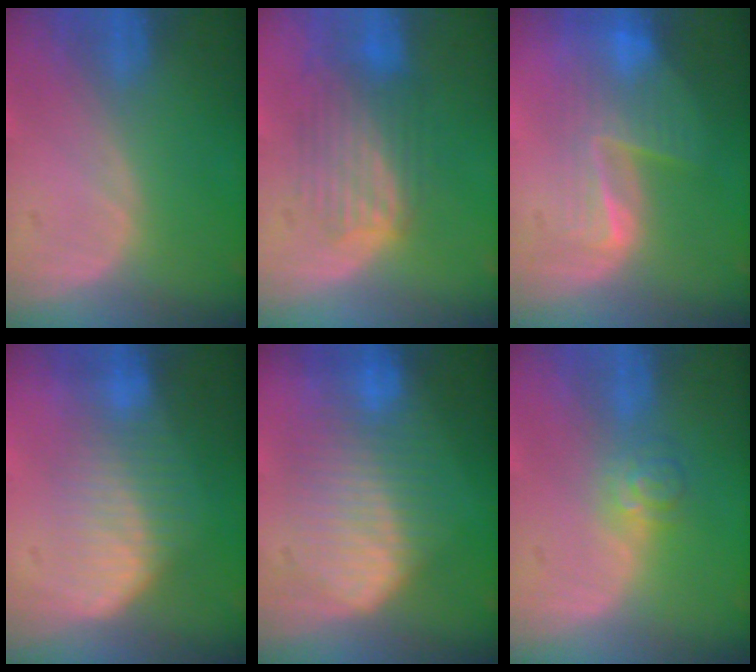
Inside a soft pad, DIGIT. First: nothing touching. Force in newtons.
{"total": 6.4, "press": 6.3, "slide": 0.6}
{"total": 8.1, "press": 7.0, "slide": 4.0}
{"total": 6.7, "press": 6.3, "slide": 2.3}
{"total": 8.7, "press": 8.7, "slide": 0.2}
{"total": 3.6, "press": 3.5, "slide": 0.7}